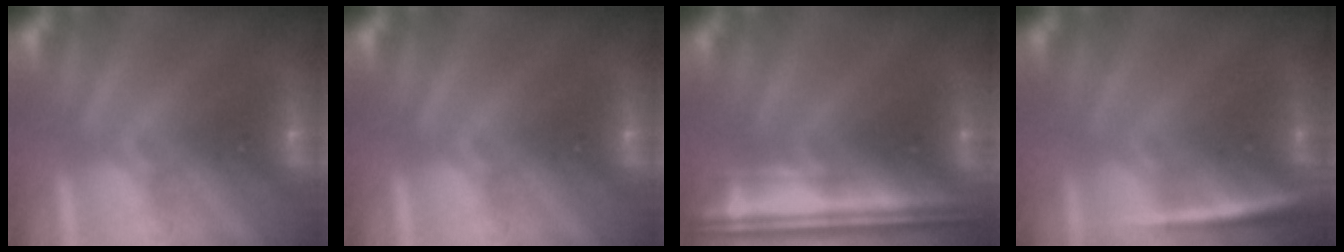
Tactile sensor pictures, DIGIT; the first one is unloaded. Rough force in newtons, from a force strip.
{"total": 0.0}
{"total": 7.0}
{"total": 2.4}